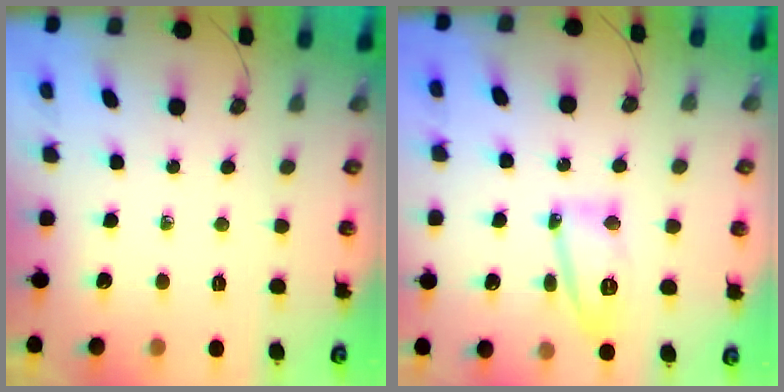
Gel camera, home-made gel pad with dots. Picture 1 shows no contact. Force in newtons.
{"total": 12.7, "press": 12.6, "slide": 1.4}